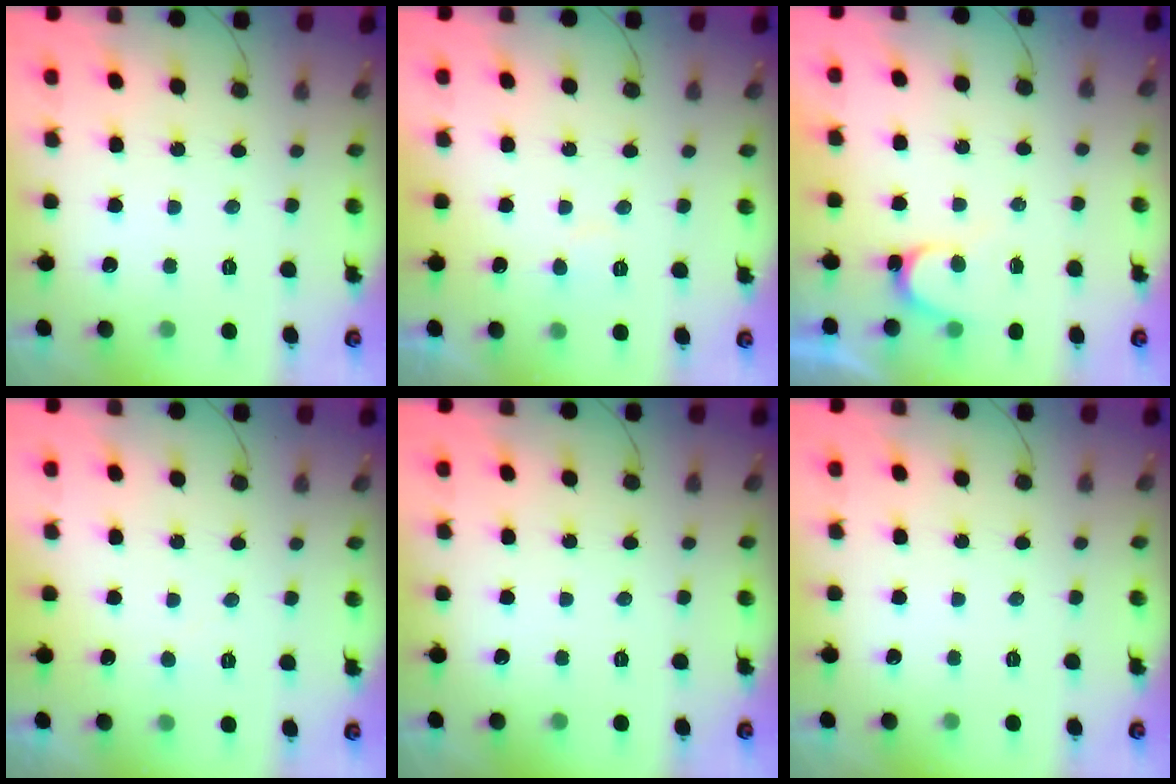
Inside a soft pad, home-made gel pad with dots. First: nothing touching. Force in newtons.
{"total": 3.3, "press": 3.3, "slide": 0.3}
{"total": 4.6, "press": 4.6, "slide": 0.4}
{"total": 2.6, "press": 2.6, "slide": 0.3}
{"total": 0.0}
{"total": 0.0}